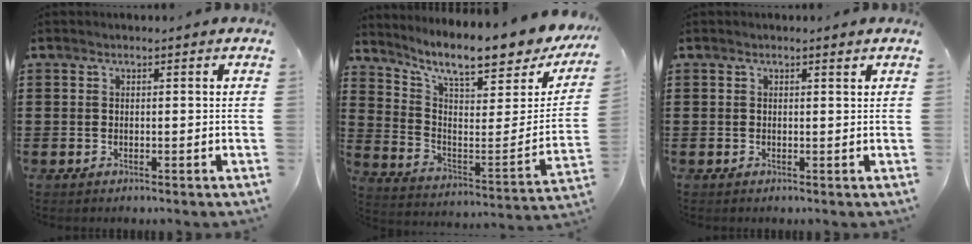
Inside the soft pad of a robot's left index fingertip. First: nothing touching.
{"total": 10.0, "force": [8.2, 1.0, 5.6], "torque": [-0.119, -0.071, 0.130]}
{"total": 0.8, "force": [0.5, 0.0, 0.6], "torque": [-0.011, 0.000, 0.010]}